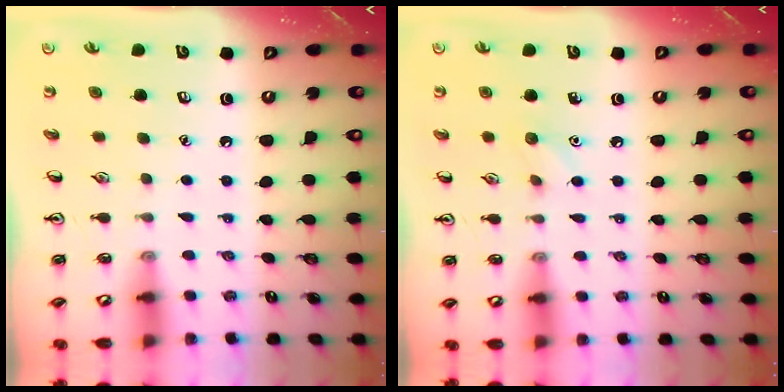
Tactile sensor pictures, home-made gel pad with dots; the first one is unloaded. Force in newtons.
{"total": 5.5, "press": 5.2, "slide": 1.8}